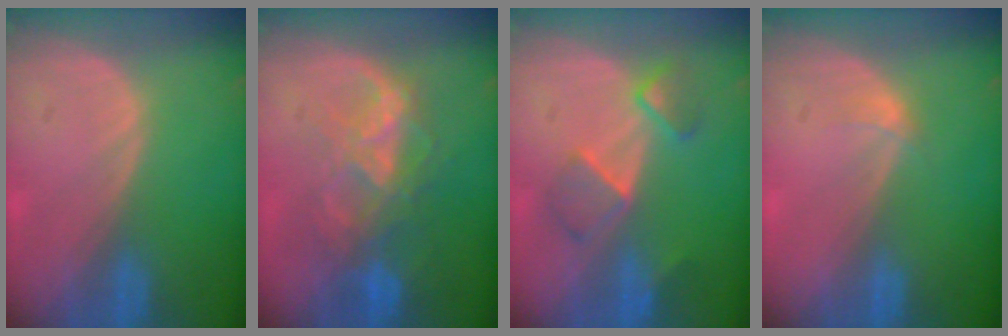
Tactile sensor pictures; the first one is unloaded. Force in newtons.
{"total": 8.3, "press": 7.4, "slide": 3.8}
{"total": 5.5, "press": 5.4, "slide": 1.2}
{"total": 1.0, "press": 1.0, "slide": 0.1}